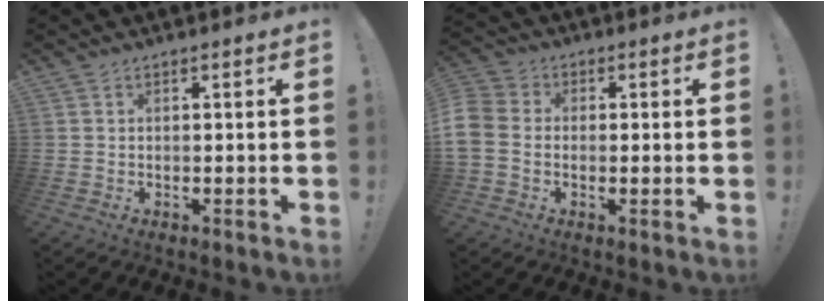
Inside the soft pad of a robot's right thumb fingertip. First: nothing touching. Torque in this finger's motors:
{"motor_torque": [1.99, 2.35, 0.31, 0.10, 0.56]}